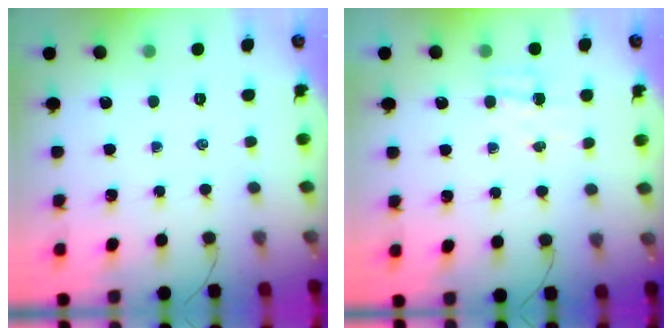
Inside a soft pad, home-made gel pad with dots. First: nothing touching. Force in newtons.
{"total": 5.6, "press": 5.5, "slide": 1.2}